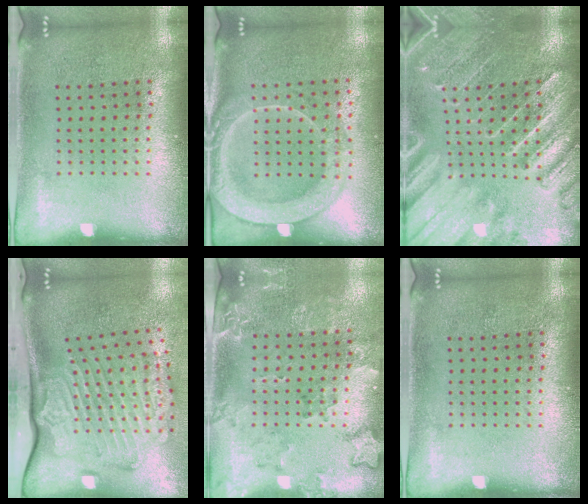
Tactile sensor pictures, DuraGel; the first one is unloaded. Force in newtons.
{"total": 2.3, "press": 2.1, "slide": 0.8}
{"total": 3.1, "press": 3.0, "slide": 1.0}
{"total": 3.6, "press": 2.4, "slide": 2.6}
{"total": 1.8, "press": 1.5, "slide": 0.9}
{"total": 0.0}